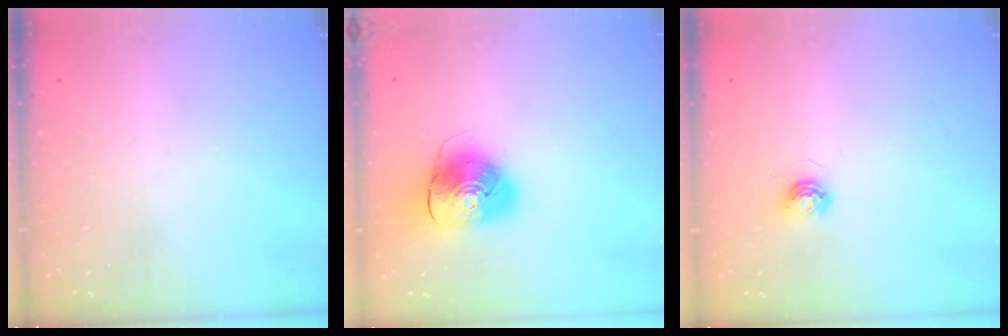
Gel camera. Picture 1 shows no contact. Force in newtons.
{"total": 10.8, "press": 10.6, "slide": 1.9}
{"total": 5.1, "press": 5.1, "slide": 0.5}